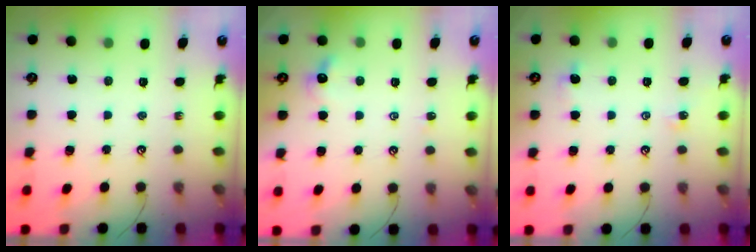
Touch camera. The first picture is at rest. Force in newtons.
{"total": 2.0, "press": 2.0, "slide": 0.3}
{"total": 1.4, "press": 1.3, "slide": 0.4}